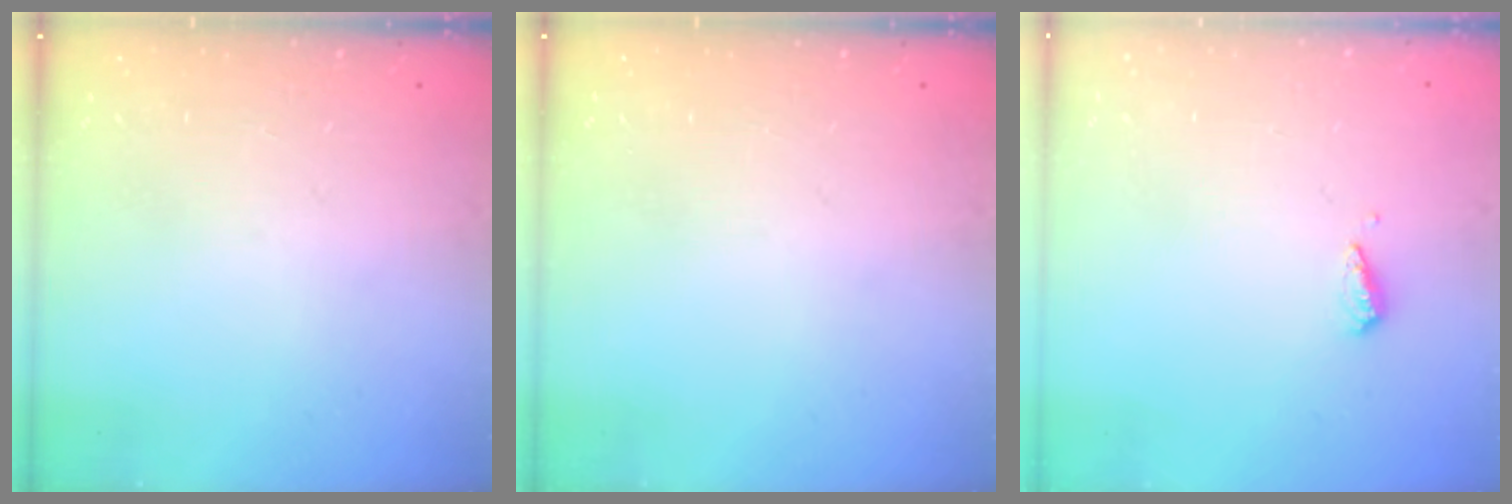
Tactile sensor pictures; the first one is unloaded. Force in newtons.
{"total": 0.0}
{"total": 3.0, "press": 3.0, "slide": 0.2}